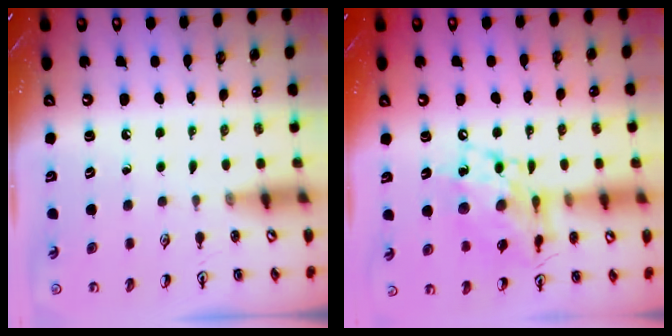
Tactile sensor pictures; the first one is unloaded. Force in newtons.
{"total": 13.0, "press": 12.9, "slide": 0.9}